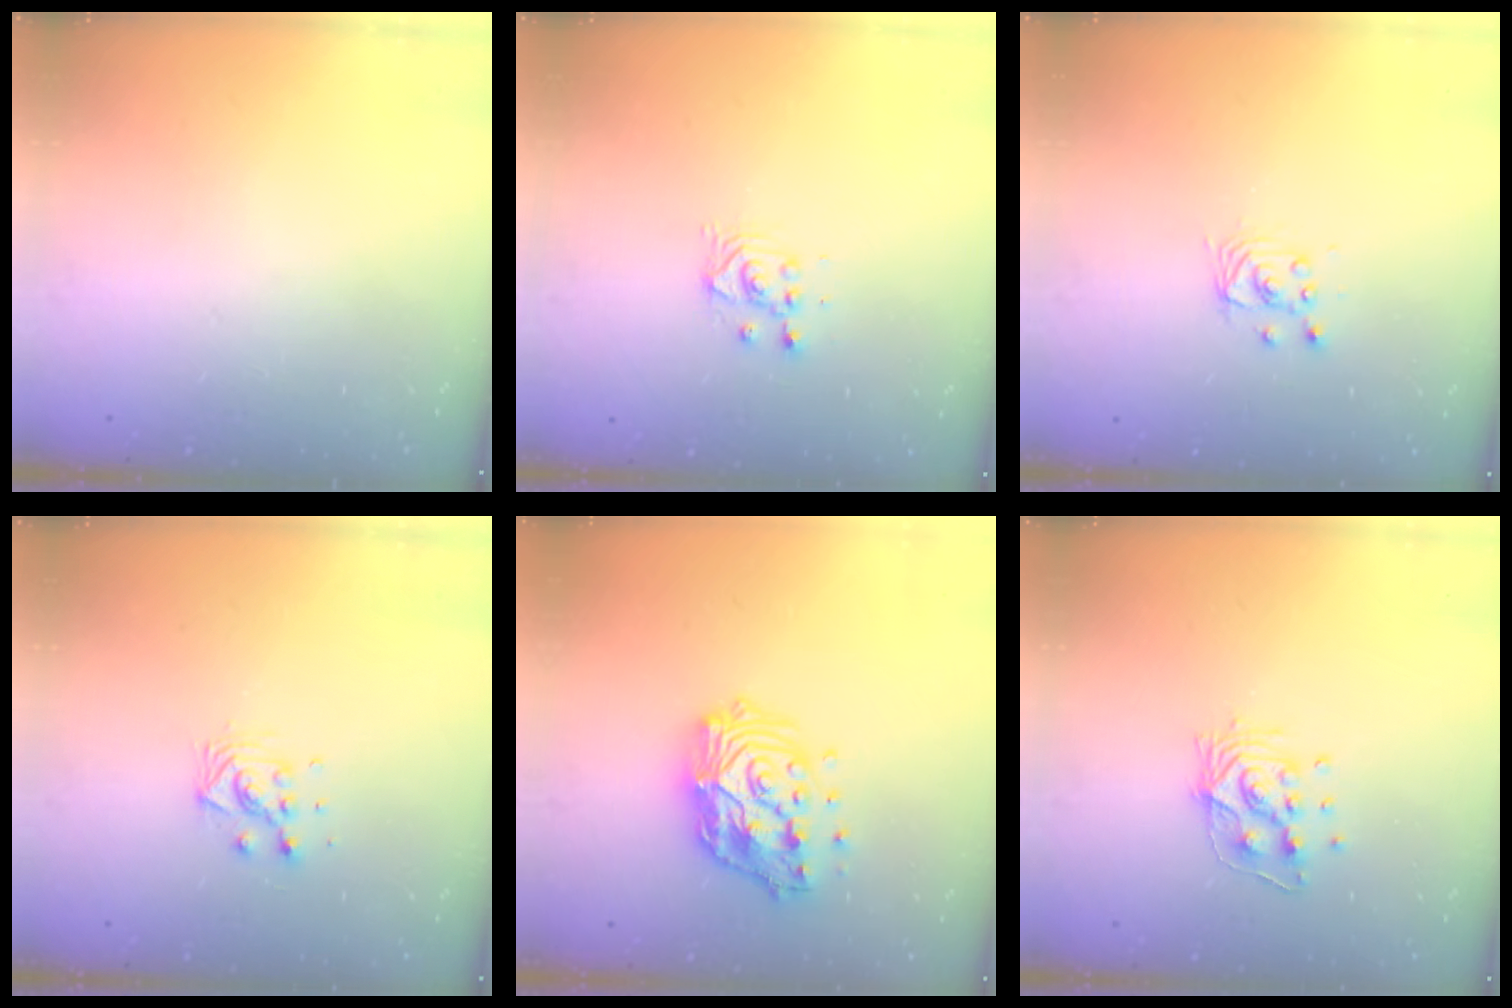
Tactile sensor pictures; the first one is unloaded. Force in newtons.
{"total": 2.8, "press": 2.8, "slide": 0.1}
{"total": 2.9, "press": 2.9, "slide": 0.0}
{"total": 7.3, "press": 7.3, "slide": 0.5}
{"total": 15.3, "press": 15.3, "slide": 1.2}
{"total": 10.3, "press": 10.3, "slide": 0.7}